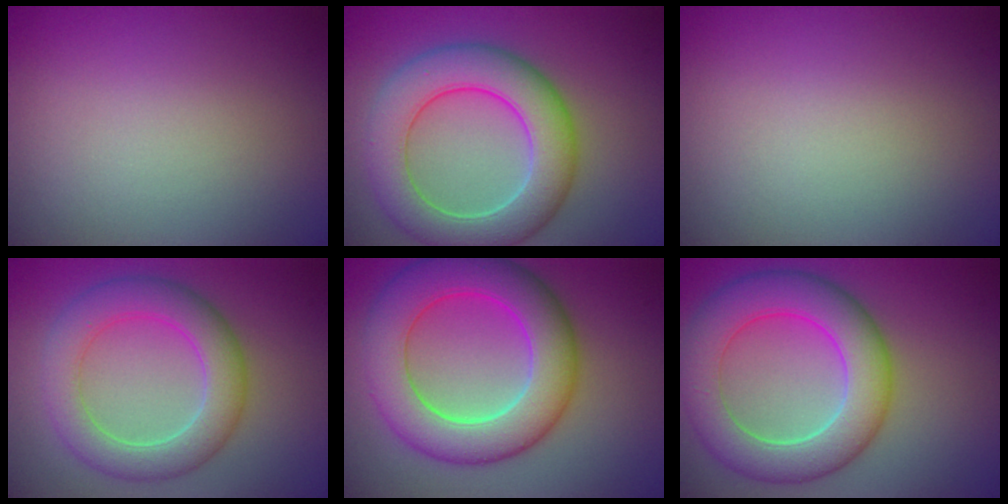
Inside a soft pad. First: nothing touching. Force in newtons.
{"total": 7.8, "press": 7.7, "slide": 0.4}
{"total": 0.0}
{"total": 5.7, "press": 5.7, "slide": 0.1}
{"total": 8.8, "press": 8.8, "slide": 0.3}
{"total": 7.9, "press": 7.9, "slide": 0.5}